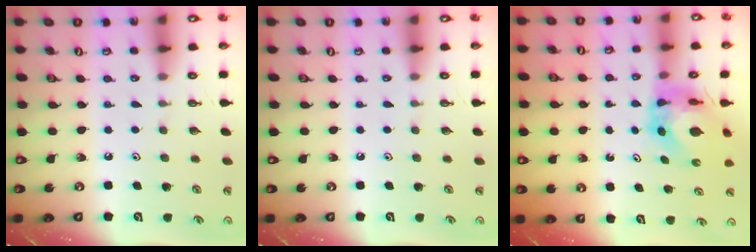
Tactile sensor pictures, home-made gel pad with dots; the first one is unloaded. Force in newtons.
{"total": 0.0}
{"total": 7.5, "press": 7.5, "slide": 0.7}